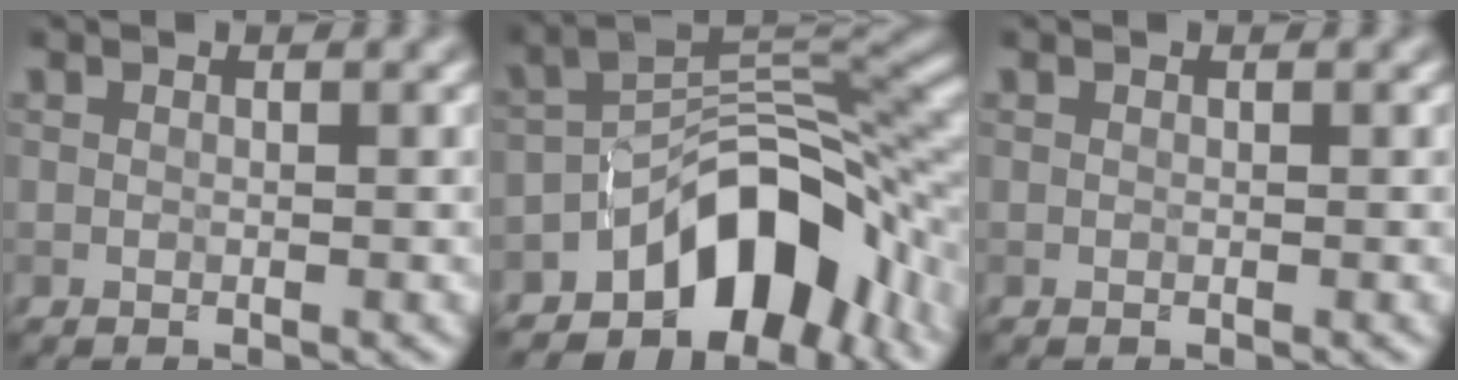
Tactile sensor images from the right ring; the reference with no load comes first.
{"total": 10.4, "force": [-6.2, 5.2, 6.5], "torque": [-0.070, 0.011, -0.113]}
{"total": 0.0}